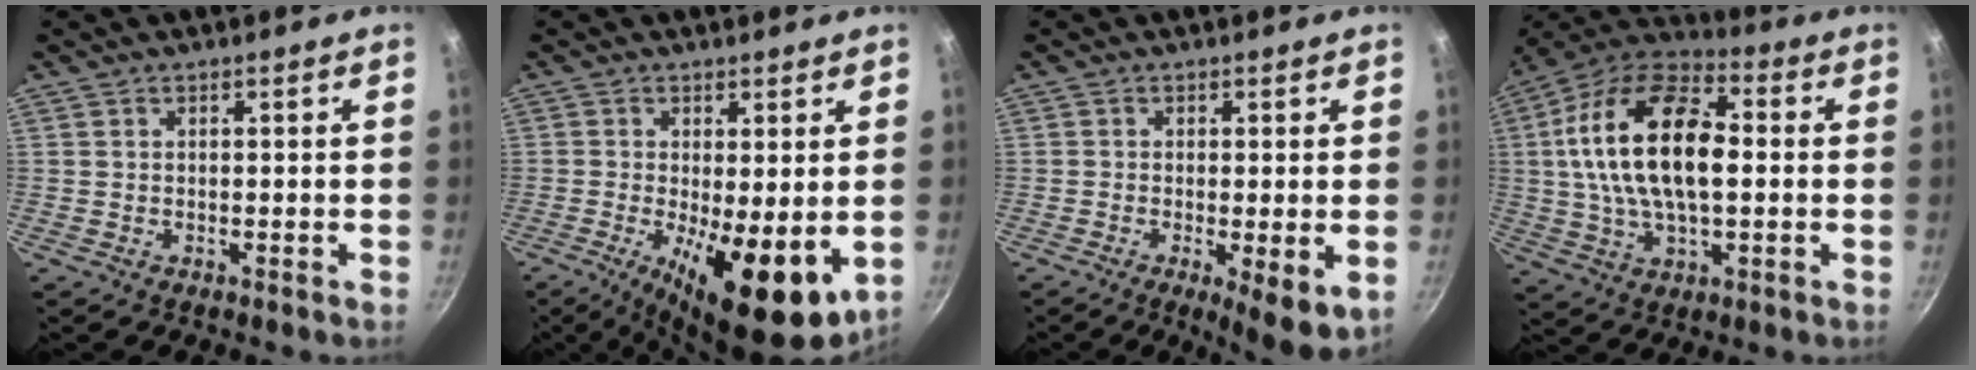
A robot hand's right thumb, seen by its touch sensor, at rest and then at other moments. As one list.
[{"total": 15.2, "force": [-3.7, 5.4, 13.7], "torque": [-0.191, -0.028, -0.037]}, {"total": 7.8, "force": [-2.2, 2.1, 7.2], "torque": [-0.109, -0.022, -0.034]}, {"total": 21.4, "force": [1.6, 11.1, 18.2], "torque": [-0.338, 0.024, 0.022]}]